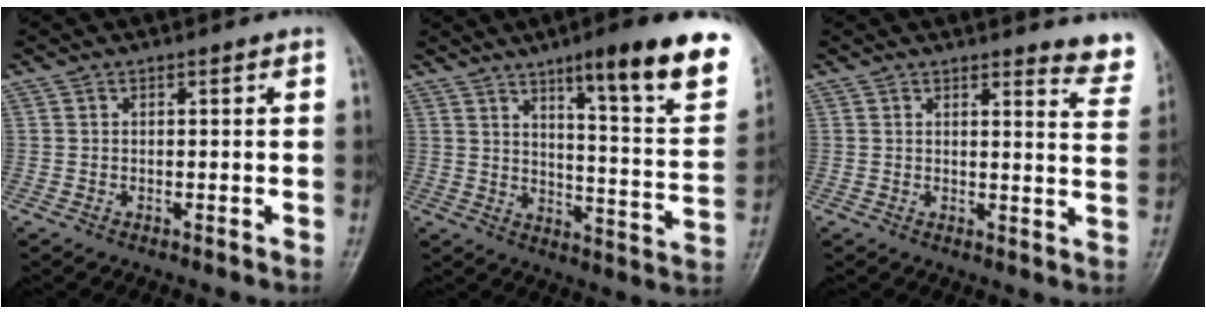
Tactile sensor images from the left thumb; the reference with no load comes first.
{"total": 20.4, "force": [12.1, 3.0, 16.2], "torque": [-0.196, -0.055, 0.169]}
{"total": 6.7, "force": [6.4, 1.3, 1.6], "torque": [0.011, -0.050, 0.051]}